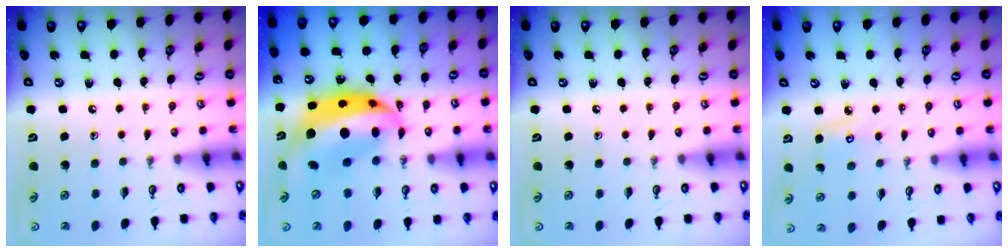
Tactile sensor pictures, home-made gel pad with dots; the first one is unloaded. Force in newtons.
{"total": 17.0, "press": 16.9, "slide": 1.6}
{"total": 0.0}
{"total": 4.6, "press": 4.6, "slide": 0.4}